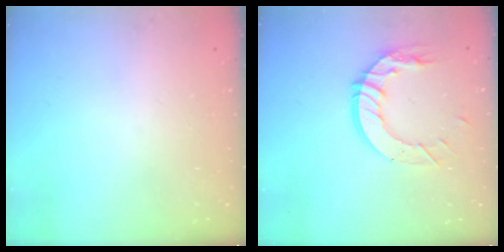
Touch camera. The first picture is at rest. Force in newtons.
{"total": 11.6, "press": 11.6, "slide": 1.2}